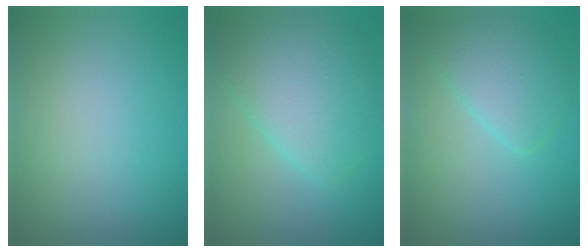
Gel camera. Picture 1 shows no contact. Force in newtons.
{"total": 6.5, "press": 6.5, "slide": 0.2}
{"total": 3.6, "press": 3.6, "slide": 0.1}